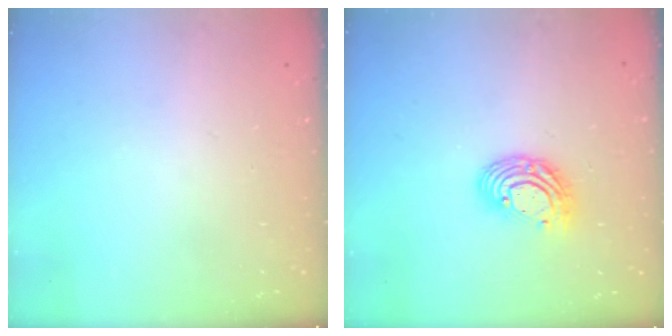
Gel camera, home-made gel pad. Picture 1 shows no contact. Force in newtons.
{"total": 9.9, "press": 9.9, "slide": 0.8}